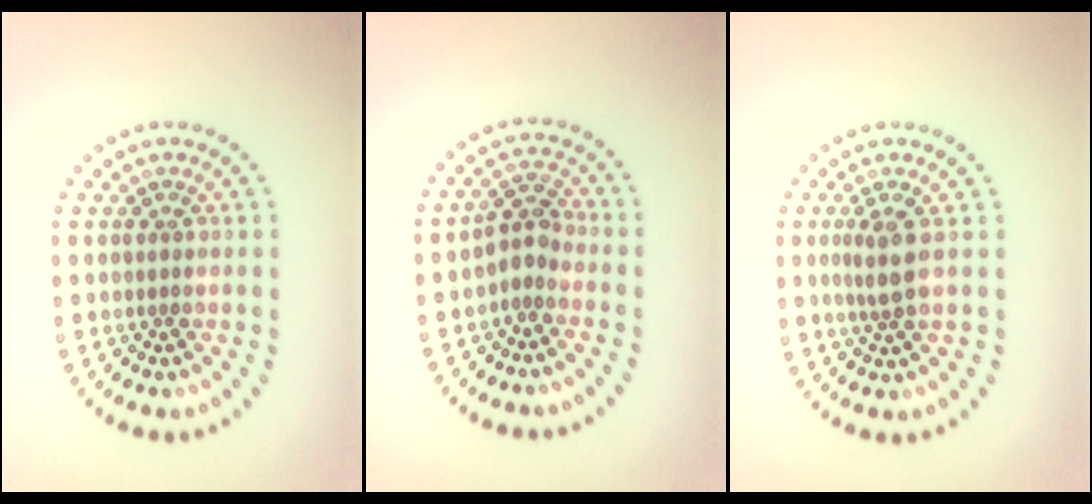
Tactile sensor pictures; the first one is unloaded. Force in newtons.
{"total": 2.0, "press": 1.7, "slide": 1.1}
{"total": 2.3, "press": 1.9, "slide": 1.2}